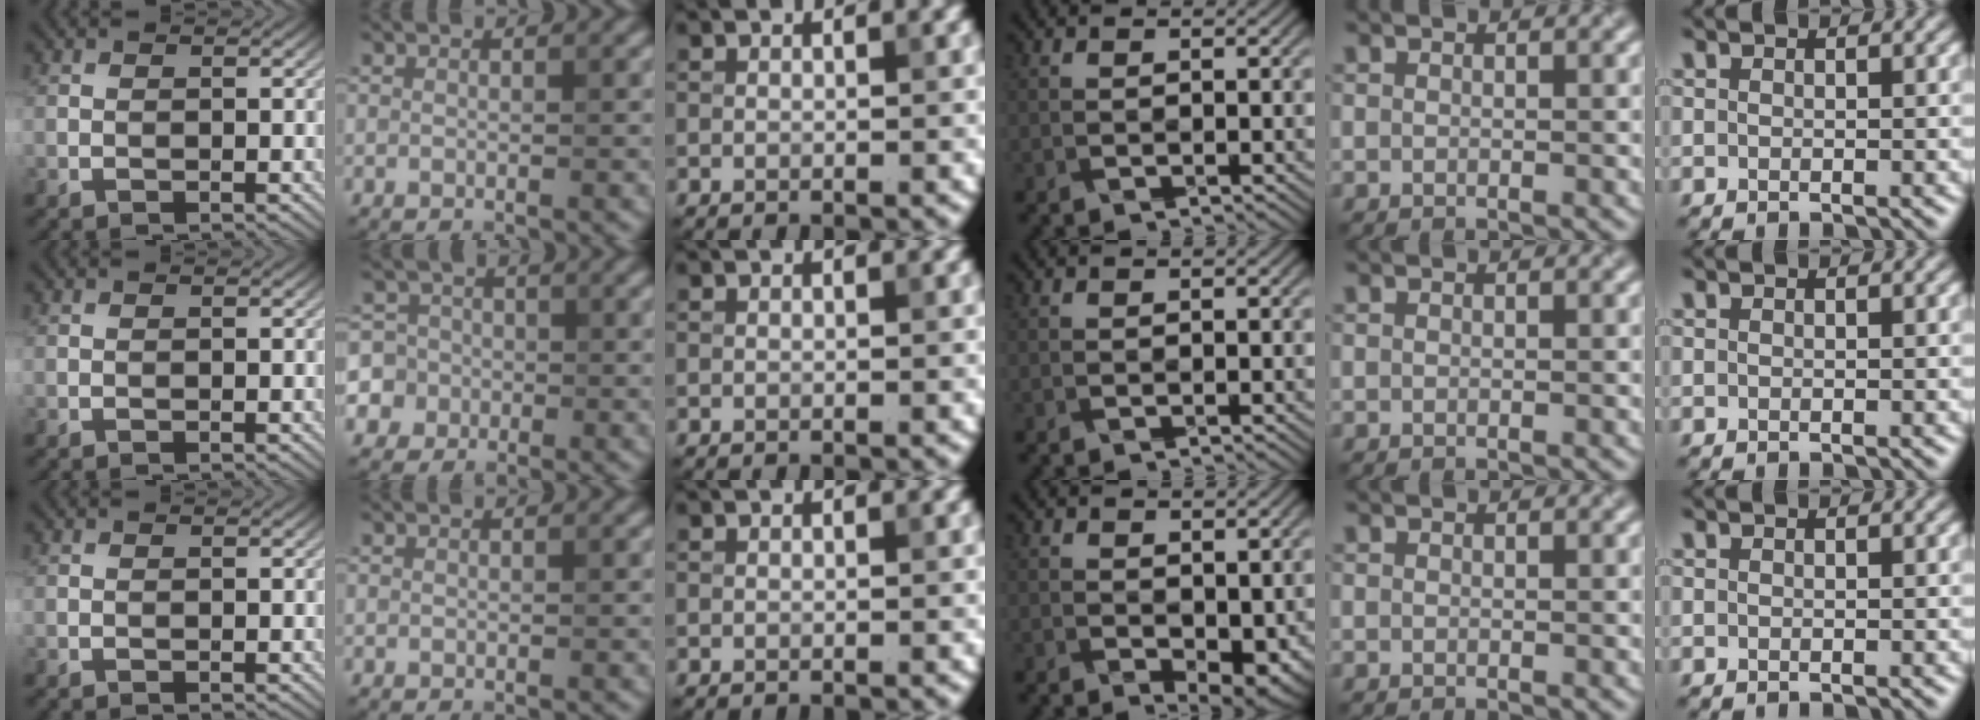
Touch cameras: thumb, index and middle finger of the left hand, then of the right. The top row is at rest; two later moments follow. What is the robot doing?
{"motion": "fold", "object": "plastic wrap"}